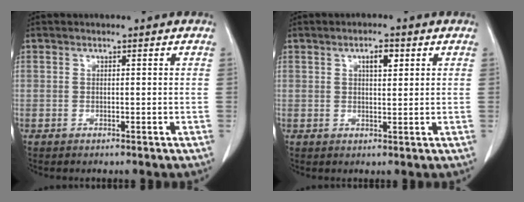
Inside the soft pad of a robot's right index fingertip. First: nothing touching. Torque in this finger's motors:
{"motor_torque": [0.21, 0.20, 0.05, 0.04]}